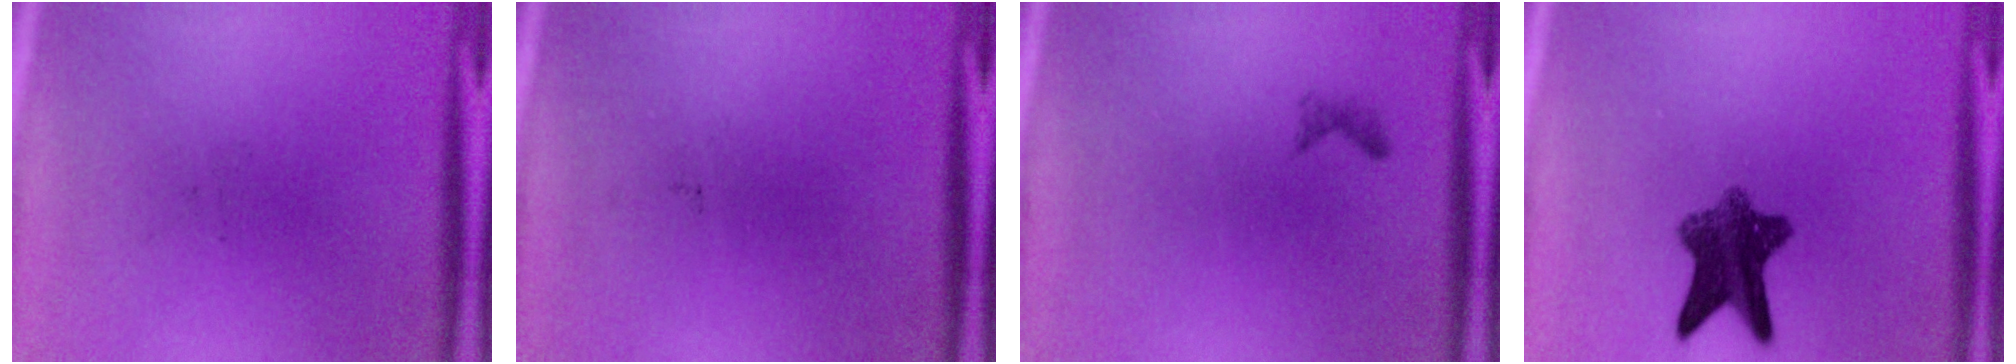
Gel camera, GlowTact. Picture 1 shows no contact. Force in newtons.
{"total": 0.0}
{"total": 0.6}
{"total": 8.2}